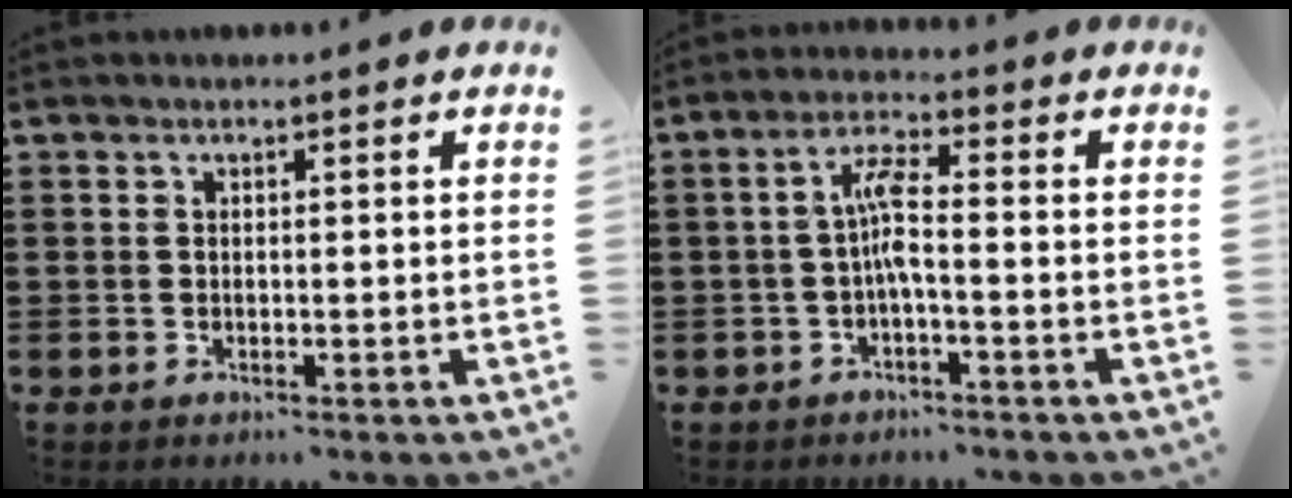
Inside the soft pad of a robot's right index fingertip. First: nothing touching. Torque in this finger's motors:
{"motor_torque": [1.01, -0.48, 0.16, 0.15]}